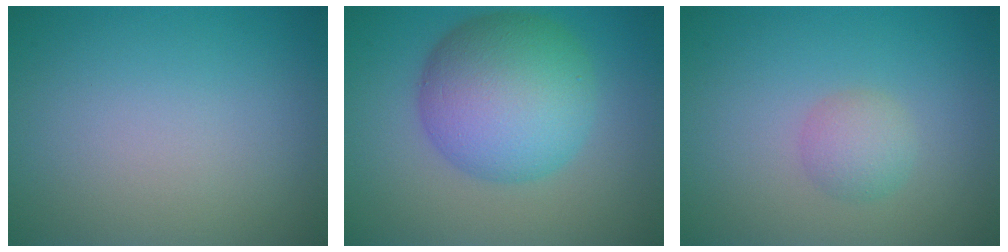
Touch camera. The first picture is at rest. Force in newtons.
{"total": 9.4, "press": 9.4, "slide": 0.1}
{"total": 2.0, "press": 2.0, "slide": 0.0}